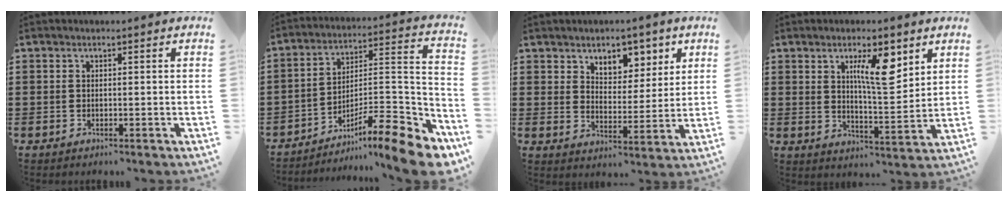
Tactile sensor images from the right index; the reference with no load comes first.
{"total": 12.3, "force": [-8.7, 2.1, 8.3], "torque": [-0.107, 0.019, -0.164]}
{"total": 5.6, "force": [3.9, 3.6, 1.7], "torque": [-0.042, -0.010, 0.066]}
{"total": 8.6, "force": [4.3, 2.5, 7.0], "torque": [-0.114, -0.008, 0.066]}